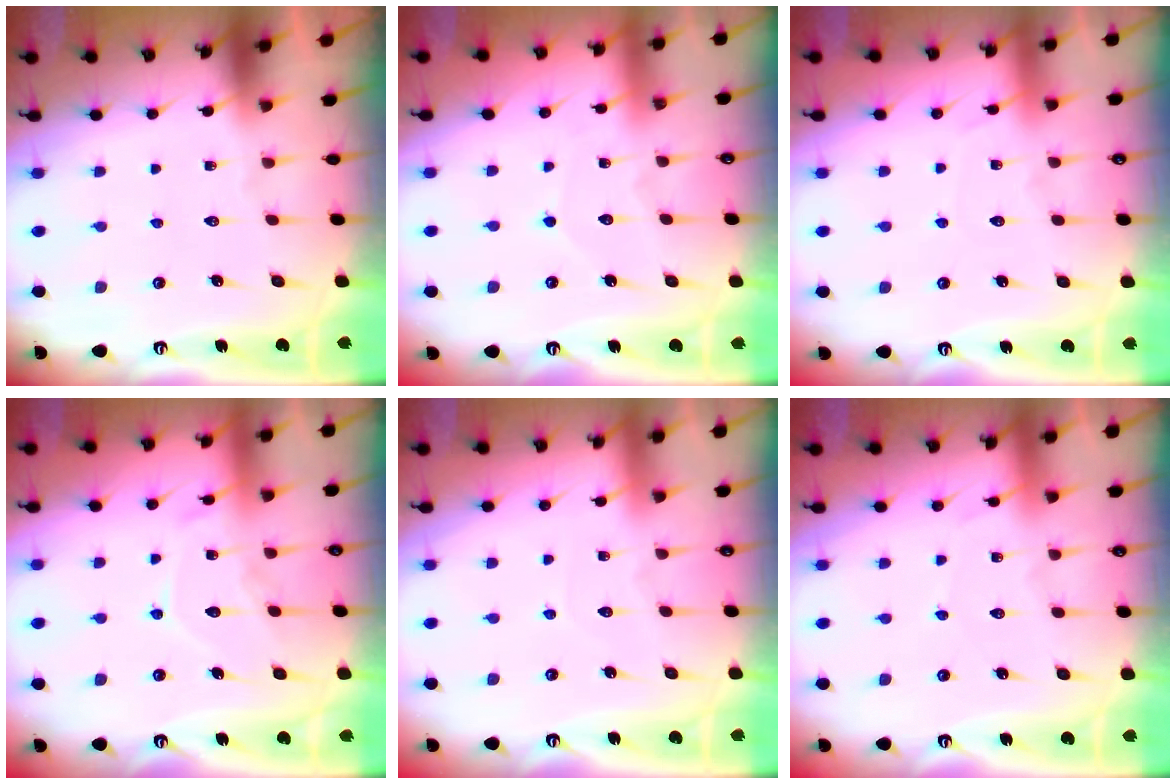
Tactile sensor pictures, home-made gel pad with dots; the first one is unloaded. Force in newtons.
{"total": 3.0, "press": 3.0, "slide": 0.3}
{"total": 3.6, "press": 3.5, "slide": 0.5}
{"total": 10.6, "press": 10.5, "slide": 0.9}
{"total": 2.9, "press": 2.9, "slide": 0.2}
{"total": 2.6, "press": 2.5, "slide": 0.3}